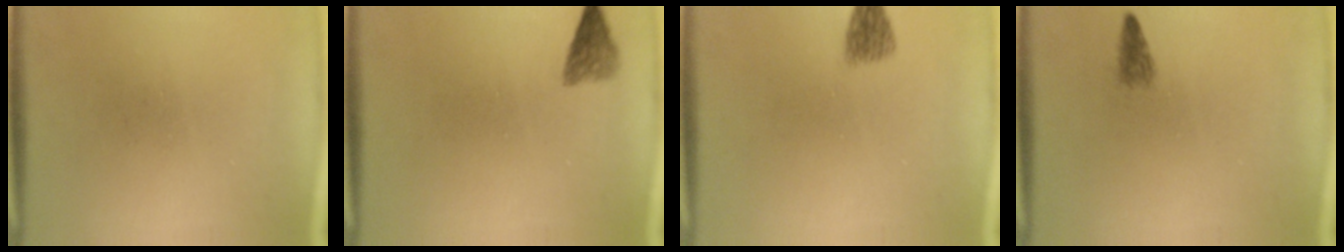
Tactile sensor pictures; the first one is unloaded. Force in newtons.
{"total": 2.3}
{"total": 2.4}
{"total": 1.4}